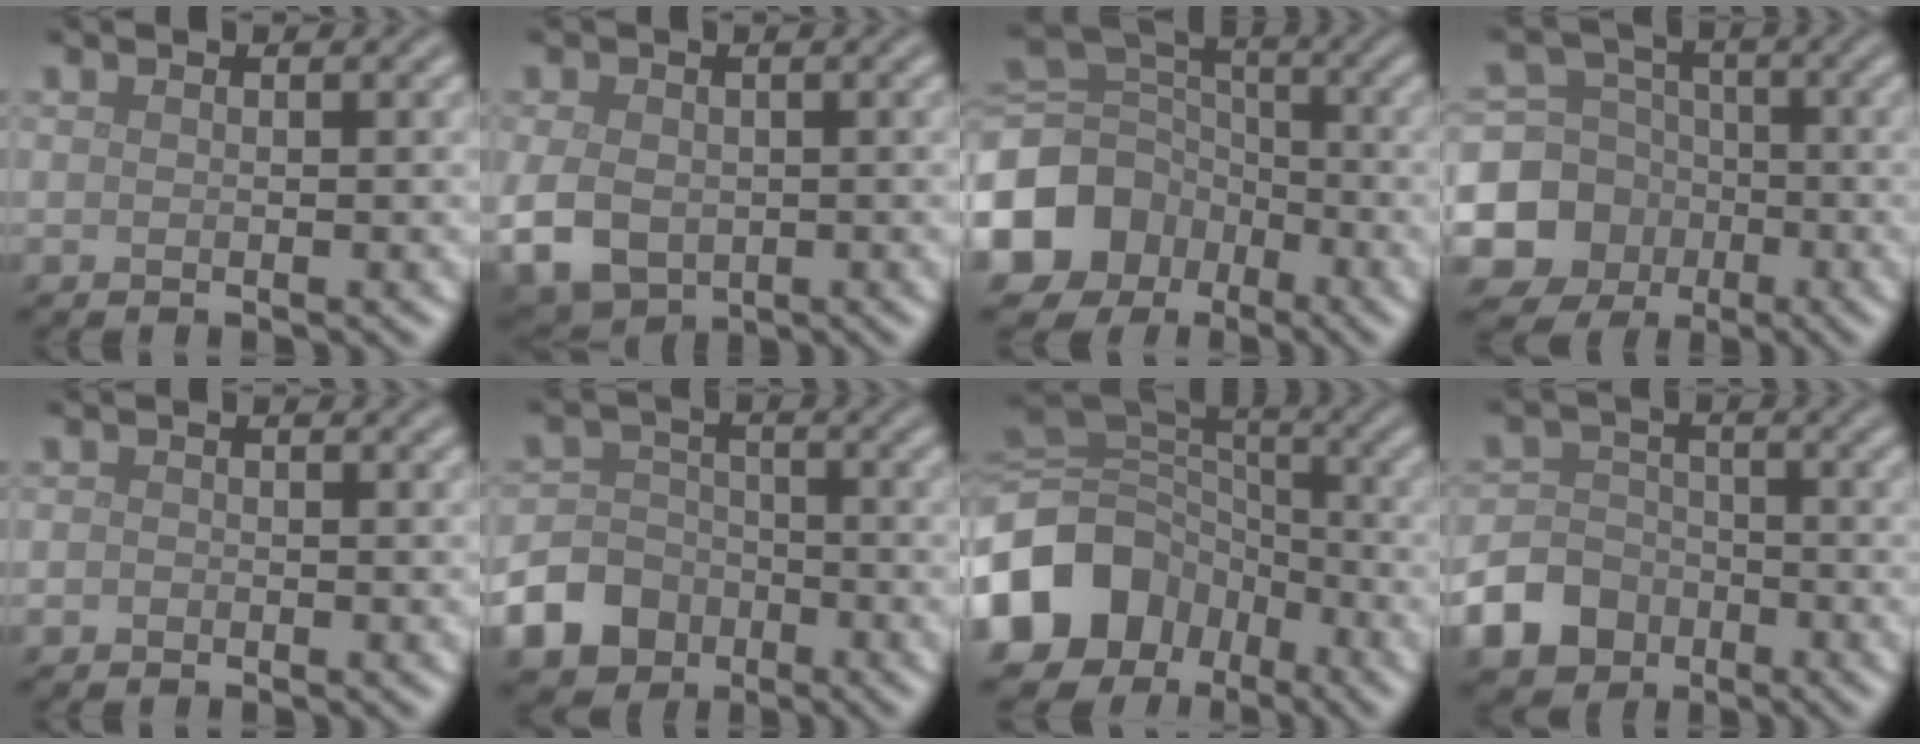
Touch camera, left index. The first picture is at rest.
{"total": 6.0, "force": [-1.3, 4.5, 3.8], "torque": [-0.088, -0.020, -0.021]}
{"total": 11.6, "force": [-5.5, 9.4, 4.0], "torque": [-0.123, -0.008, -0.115]}
{"total": 11.7, "force": [-3.6, 10.8, 2.7], "torque": [-0.077, -0.027, -0.086]}
{"total": 0.7, "force": [-0.4, 0.6, 0.2], "torque": [-0.001, -0.003, -0.008]}
{"total": 11.1, "force": [-5.6, 9.3, 2.4], "torque": [-0.059, -0.037, -0.117]}
{"total": 14.9, "force": [-6.2, 12.0, 6.2], "torque": [-0.161, -0.008, -0.127]}
{"total": 9.3, "force": [-5.0, 7.5, 2.2], "torque": [-0.043, -0.032, -0.110]}